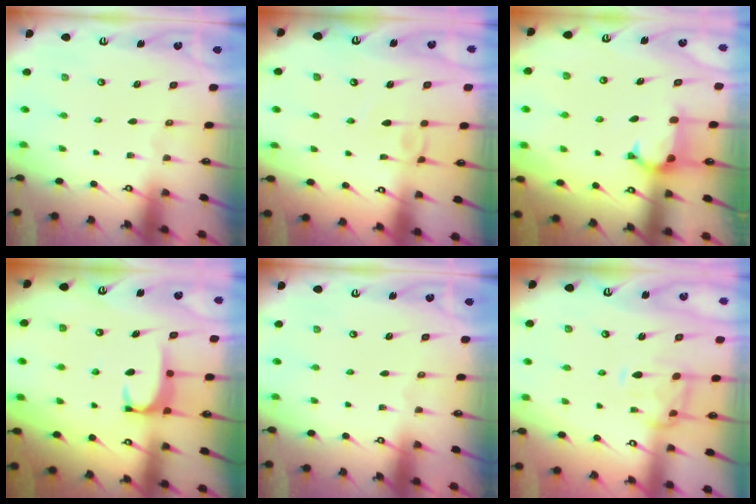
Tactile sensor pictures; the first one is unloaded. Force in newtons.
{"total": 3.6, "press": 3.6, "slide": 0.1}
{"total": 0.7, "press": 0.1, "slide": 0.7}
{"total": 2.0, "press": 1.9, "slide": 0.6}
{"total": 0.0}
{"total": 4.3, "press": 4.1, "slide": 1.5}